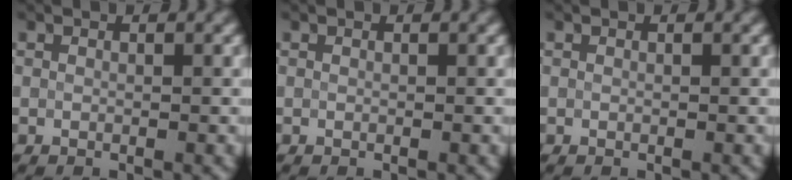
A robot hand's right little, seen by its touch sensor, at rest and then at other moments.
{"total": 0.0}
{"total": 0.0}